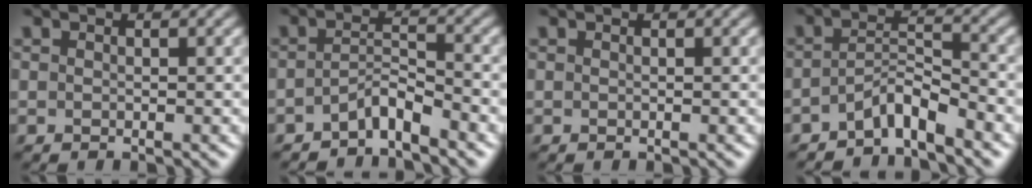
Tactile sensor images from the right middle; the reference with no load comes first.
{"total": 2.5, "force": [-2.0, 0.4, 1.4], "torque": [-0.024, 0.008, -0.042]}
{"total": 0.0}
{"total": 3.2, "force": [-2.5, 0.6, 1.9], "torque": [-0.032, 0.012, -0.052]}